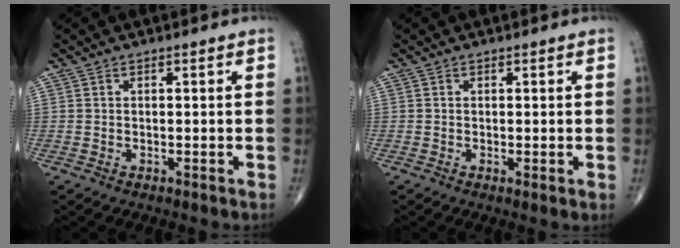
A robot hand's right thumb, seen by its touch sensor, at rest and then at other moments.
{"total": 0.9, "force": [0.1, 0.1, 0.9], "torque": [-0.017, -0.004, -0.002]}